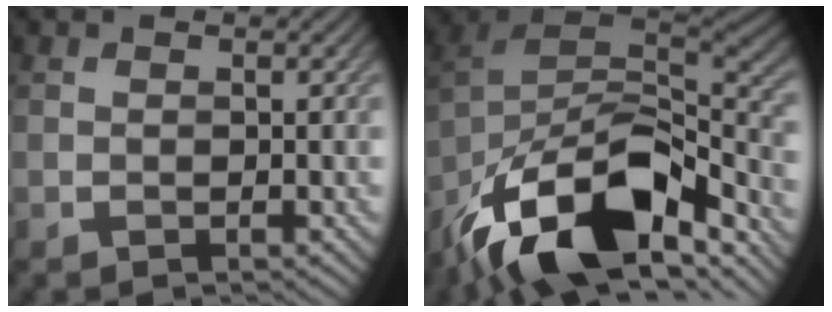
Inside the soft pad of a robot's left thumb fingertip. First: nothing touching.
{"total": 16.9, "force": [-10.6, 7.8, 10.5], "torque": [-0.236, -0.012, -0.197]}